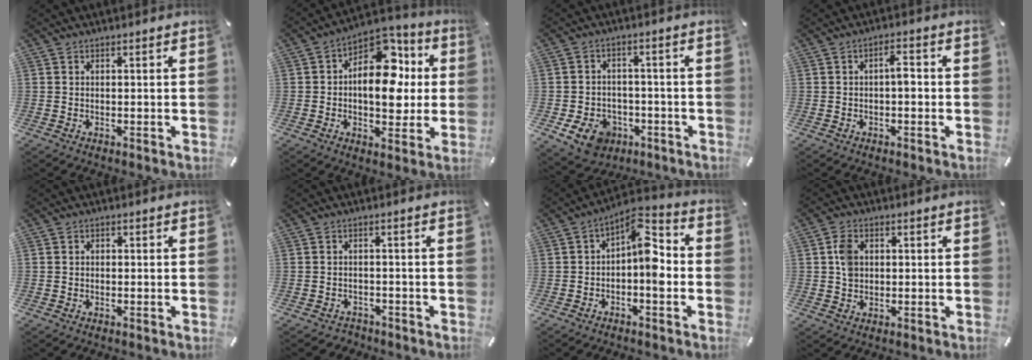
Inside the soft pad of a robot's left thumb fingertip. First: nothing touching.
{"total": 15.3, "force": [1.5, 10.7, 10.9], "torque": [-0.146, -0.020, 0.026]}
{"total": 8.7, "force": [-4.1, 6.6, 3.8], "torque": [-0.082, 0.024, -0.076]}
{"total": 3.6, "force": [-0.6, 1.6, 3.2], "torque": [-0.052, 0.010, -0.014]}
{"total": 1.0, "force": [-0.3, 0.8, 0.4], "torque": [-0.008, 0.004, -0.008]}
{"total": 2.1, "force": [-1.5, 1.4, 0.4], "torque": [-0.008, 0.009, -0.033]}
{"total": 9.4, "force": [-0.5, 4.7, 8.1], "torque": [-0.113, -0.003, -0.010]}
{"total": 4.6, "force": [0.6, 3.7, 2.7], "torque": [-0.038, 0.004, 0.007]}